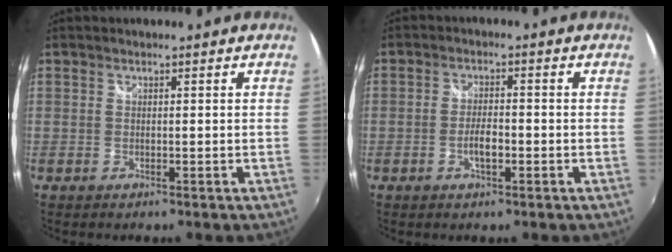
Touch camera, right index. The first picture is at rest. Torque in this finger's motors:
{"motor_torque": [0.07, -0.07, 0.11, 0.03]}